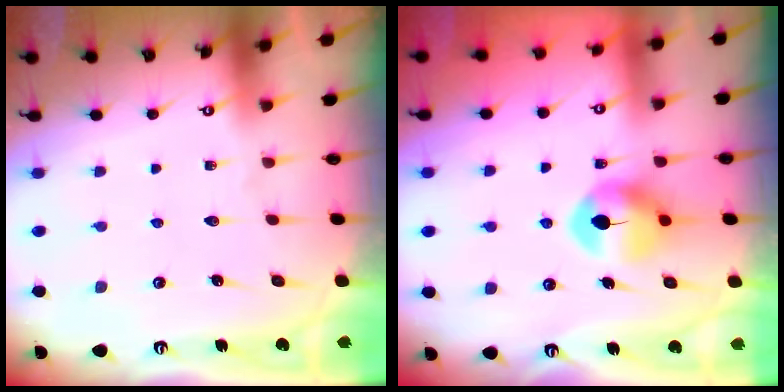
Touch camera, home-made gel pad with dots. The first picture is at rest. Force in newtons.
{"total": 9.4, "press": 9.4, "slide": 0.4}